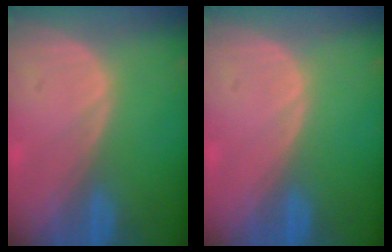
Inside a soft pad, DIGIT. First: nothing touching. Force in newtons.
{"total": 0.0}